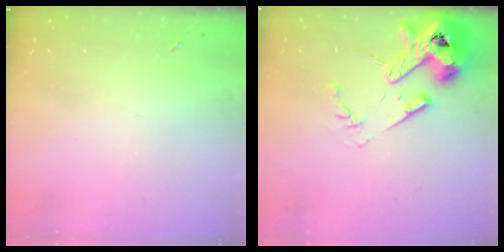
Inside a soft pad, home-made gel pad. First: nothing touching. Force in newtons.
{"total": 15.1, "press": 15.0, "slide": 2.1}